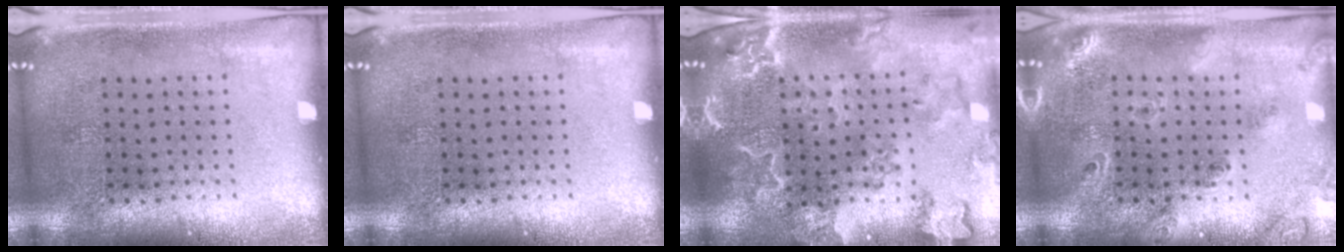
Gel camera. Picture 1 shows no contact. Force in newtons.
{"total": 0.0}
{"total": 3.1, "press": 2.8, "slide": 1.3}
{"total": 1.8, "press": 1.5, "slide": 1.0}